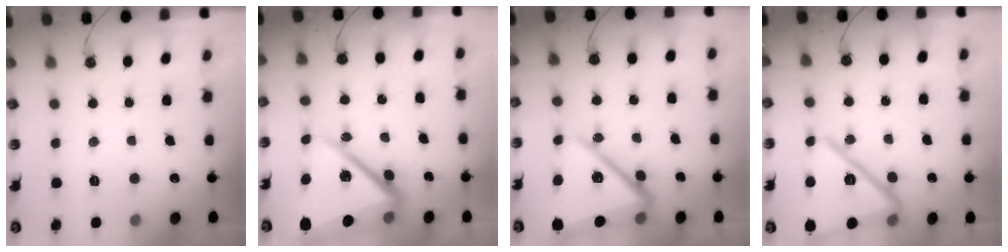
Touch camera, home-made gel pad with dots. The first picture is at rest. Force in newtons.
{"total": 19.2, "press": 19.1, "slide": 1.6}
{"total": 18.4, "press": 18.3, "slide": 2.2}
{"total": 20.6, "press": 20.5, "slide": 1.4}